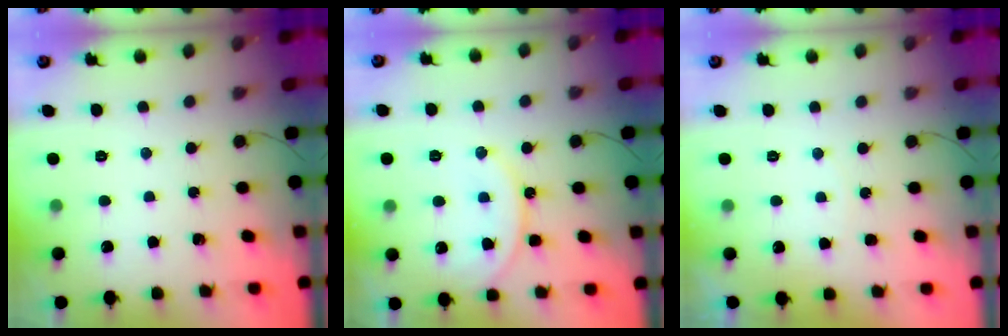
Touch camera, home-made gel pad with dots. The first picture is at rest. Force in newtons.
{"total": 13.3, "press": 13.2, "slide": 1.3}
{"total": 3.0, "press": 2.4, "slide": 1.9}